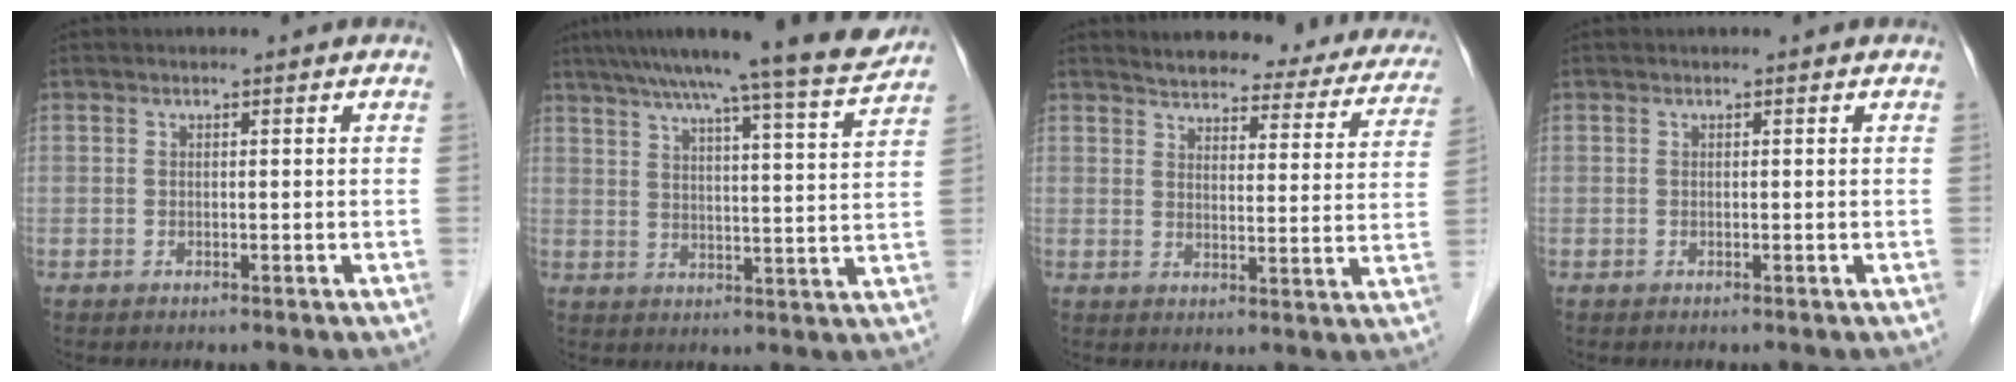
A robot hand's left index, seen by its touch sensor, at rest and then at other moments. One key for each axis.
{"total": 17.5, "fx": 15.0, "fy": -0.7, "fz": 9.0, "tx": -0.138, "ty": -0.009, "tz": 0.200}
{"total": 20.9, "fx": 18.7, "fy": 5.6, "fz": 7.3, "tx": -0.085, "ty": -0.019, "tz": 0.210}
{"total": 0.0}